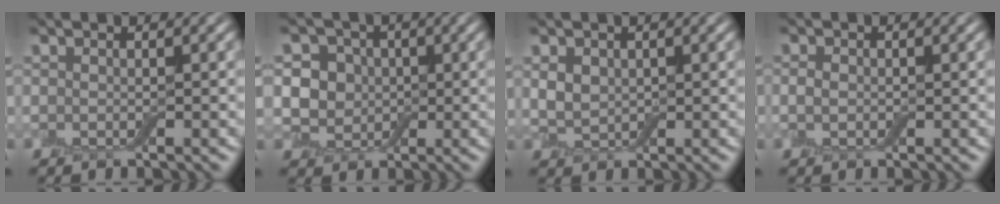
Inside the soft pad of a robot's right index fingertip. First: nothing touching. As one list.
[{"total": 5.2, "force": [0.4, 4.6, 2.3], "torque": [-0.029, 0.020, -0.013]}, {"total": 2.1, "force": [0.7, 1.5, 1.3], "torque": [-0.030, 0.000, 0.016]}, {"total": 1.1, "force": [0.0, 0.8, 0.7], "torque": [-0.017, 0.001, -0.002]}]